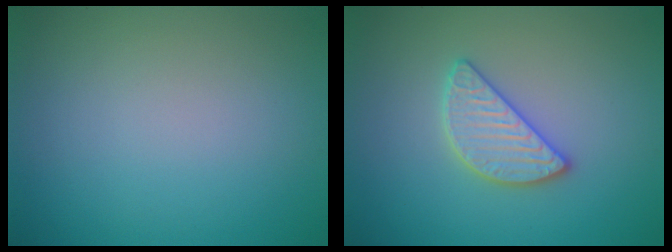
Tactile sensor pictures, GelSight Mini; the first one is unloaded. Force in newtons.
{"total": 2.9, "press": 2.9, "slide": 0.3}